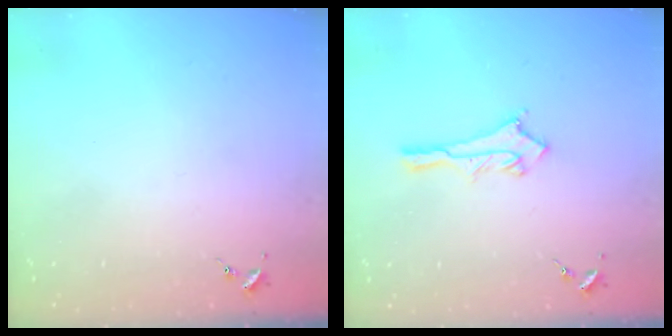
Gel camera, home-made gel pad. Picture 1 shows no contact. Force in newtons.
{"total": 10.8, "press": 10.7, "slide": 0.8}